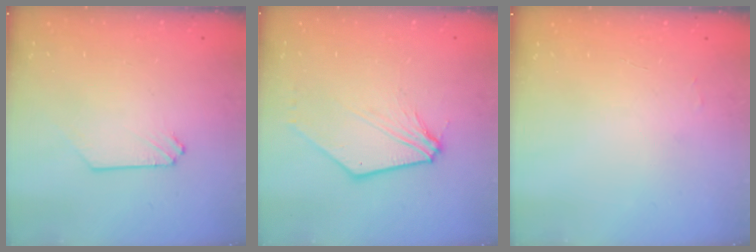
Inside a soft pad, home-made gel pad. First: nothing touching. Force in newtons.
{"total": 9.9, "press": 9.8, "slide": 1.6}
{"total": 3.8, "press": 3.8, "slide": 0.4}